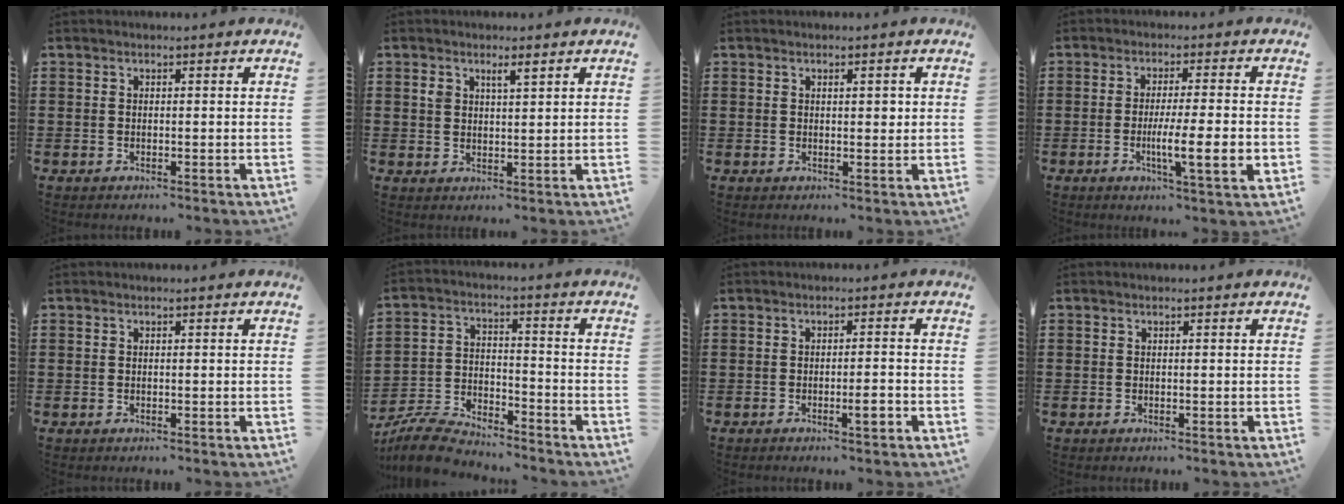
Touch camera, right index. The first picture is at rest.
{"total": 2.4, "force": [1.4, 0.9, 1.8], "torque": [-0.029, 0.001, 0.022]}
{"total": 1.6, "force": [0.5, 0.5, 1.4], "torque": [-0.019, 0.003, 0.004]}
{"total": 8.3, "force": [-1.8, 0.8, 8.0], "torque": [-0.130, -0.017, -0.031]}
{"total": 0.0}
{"total": 6.8, "force": [-6.5, 1.2, 1.5], "torque": [-0.039, 0.013, -0.131]}
{"total": 2.9, "force": [-1.3, 0.3, 2.5], "torque": [-0.043, -0.001, -0.023]}
{"total": 0.0}